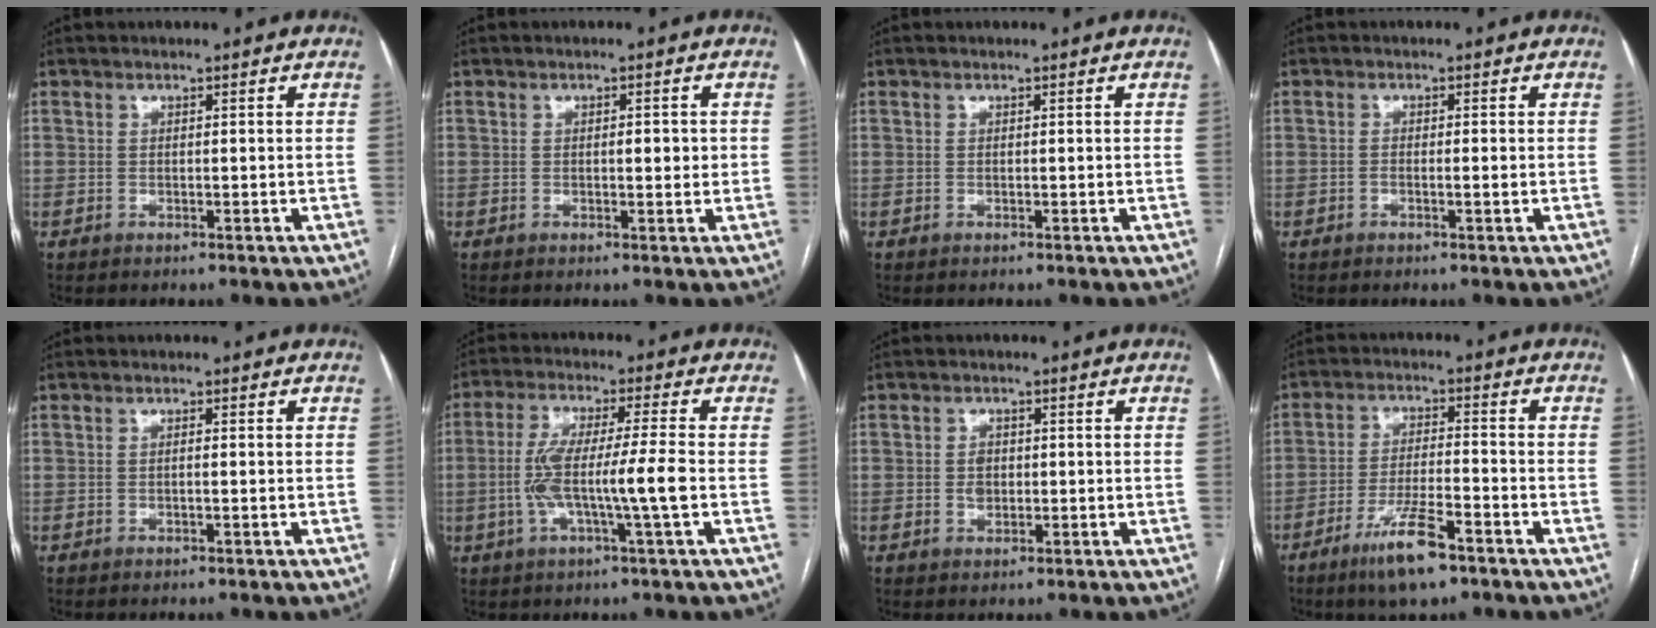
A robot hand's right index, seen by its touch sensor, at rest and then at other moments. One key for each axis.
{"total": 2.1, "fx": 0.1, "fy": 0.7, "fz": 1.9, "tx": -0.029, "ty": 0.002, "tz": 0.002}
{"total": 0.0}
{"total": 1.5, "fx": -0.3, "fy": 0.3, "fz": 1.4, "tx": -0.025, "ty": -0.001, "tz": -0.005}
{"total": 0.7, "fx": 0.0, "fy": 0.1, "fz": 0.7, "tx": -0.012, "ty": 0.001, "tz": -0.001}
{"total": 9.7, "fx": -1.7, "fy": -0.1, "fz": 9.5, "tx": -0.190, "ty": 0.006, "tz": -0.036}
{"total": 2.3, "fx": -0.1, "fy": 1.8, "fz": 1.5, "tx": -0.024, "ty": 0.002, "tz": 0.000}
{"total": 8.8, "fx": -5.7, "fy": 1.4, "fz": 6.6, "tx": -0.126, "ty": -0.013, "tz": -0.100}